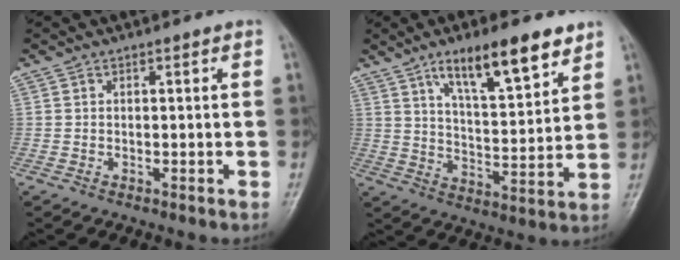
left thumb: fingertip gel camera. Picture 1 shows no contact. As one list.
[{"total": 13.9, "force": [8.8, 3.9, 10.0], "torque": [-0.138, -0.045, 0.149]}]